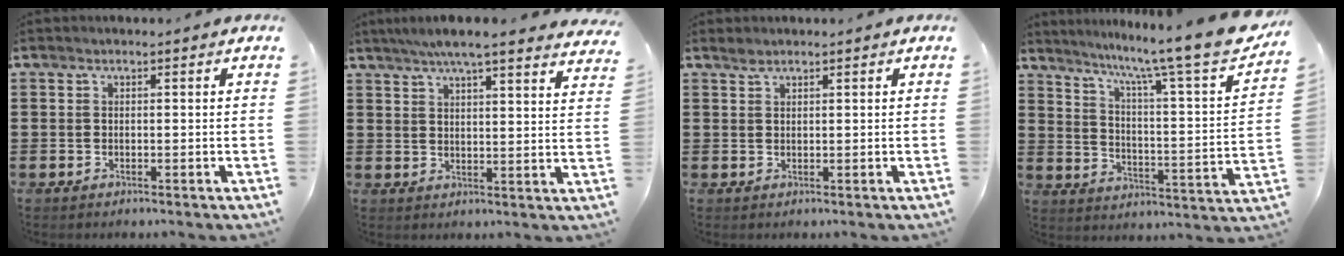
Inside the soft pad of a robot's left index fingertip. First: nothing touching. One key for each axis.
{"total": 6.3, "fx": 5.5, "fy": -0.1, "fz": 3.0, "tx": -0.074, "ty": -0.015, "tz": 0.098}
{"total": 1.1, "fx": 1.0, "fy": 0.3, "fz": 0.3, "tx": -0.009, "ty": 0.001, "tz": 0.019}
{"total": 10.2, "fx": 8.4, "fy": -0.7, "fz": 5.7, "tx": -0.115, "ty": -0.076, "tz": 0.126}